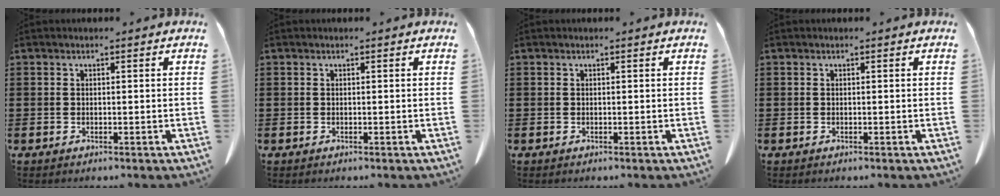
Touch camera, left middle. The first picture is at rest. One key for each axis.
{"total": 0.0}
{"total": 0.0}
{"total": 0.0}